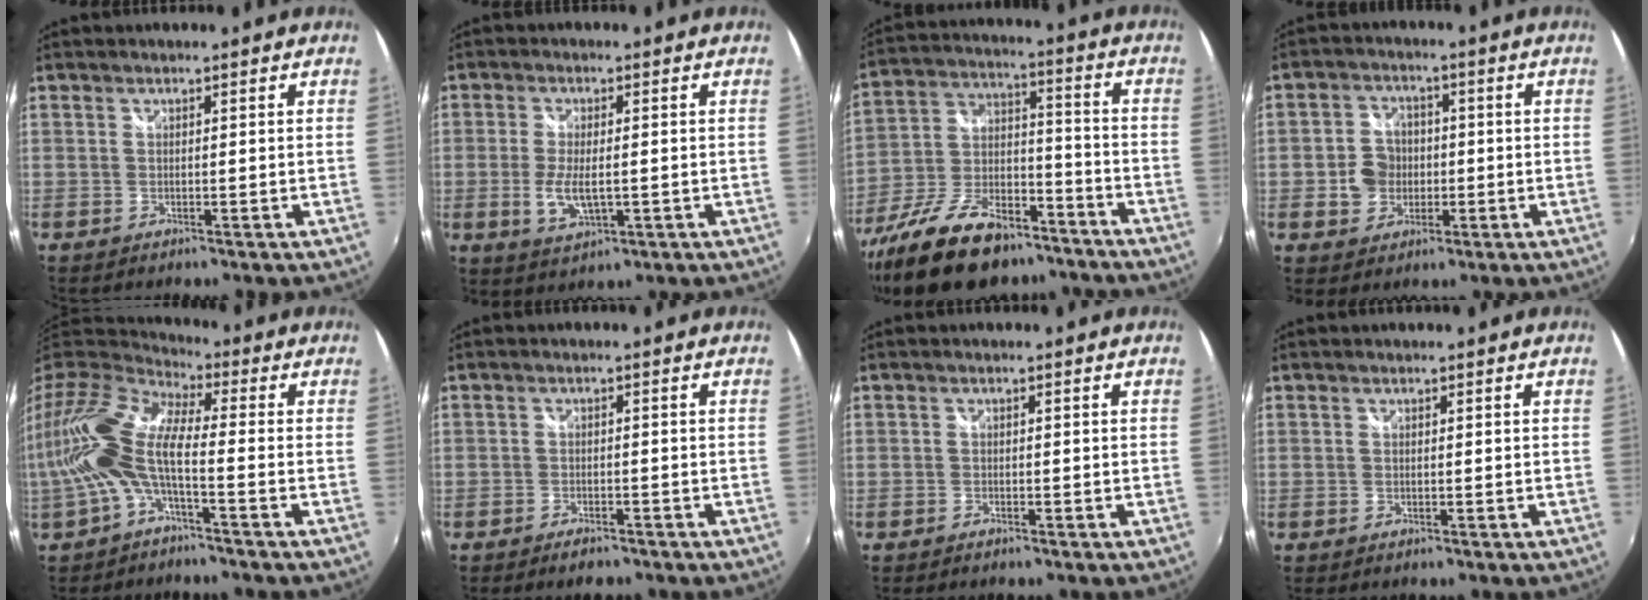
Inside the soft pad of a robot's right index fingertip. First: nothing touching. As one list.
[{"total": 6.2, "force": [-1.1, 2.4, 5.6], "torque": [-0.116, -0.011, -0.019]}, {"total": 22.0, "force": [-15.7, 9.8, 11.9], "torque": [-0.243, -0.008, -0.256]}, {"total": 6.3, "force": [-0.9, 5.8, 2.3], "torque": [-0.047, 0.010, -0.015]}, {"total": 15.0, "force": [-2.8, 5.3, 13.7], "torque": [-0.280, 0.000, -0.063]}, {"total": 3.0, "force": [-2.6, 1.0, 1.1], "torque": [-0.032, -0.006, -0.045]}, {"total": 0.8, "force": [-0.8, 0.2, 0.0], "torque": [-0.005, -0.002, -0.017]}, {"total": 0.0}]